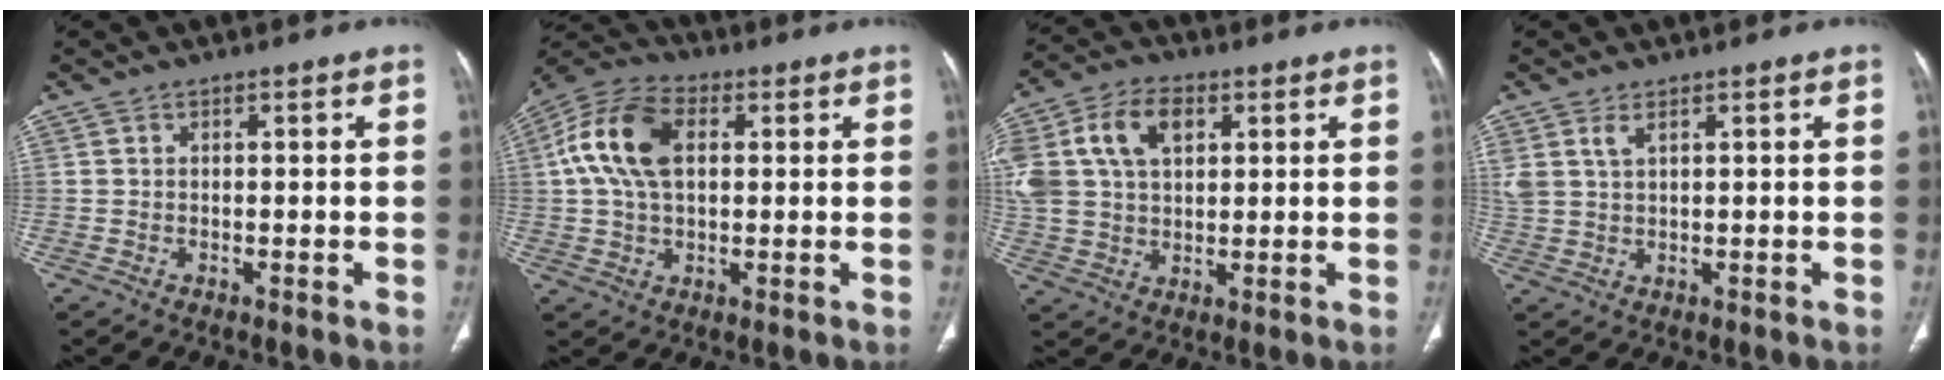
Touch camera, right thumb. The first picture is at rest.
{"total": 13.2, "force": [2.5, 8.1, 10.1], "torque": [-0.200, 0.022, 0.040]}
{"total": 16.2, "force": [5.1, 10.9, 10.8], "torque": [-0.234, 0.014, 0.095]}
{"total": 3.4, "force": [1.9, 1.6, 2.3], "torque": [-0.054, 0.000, 0.050]}